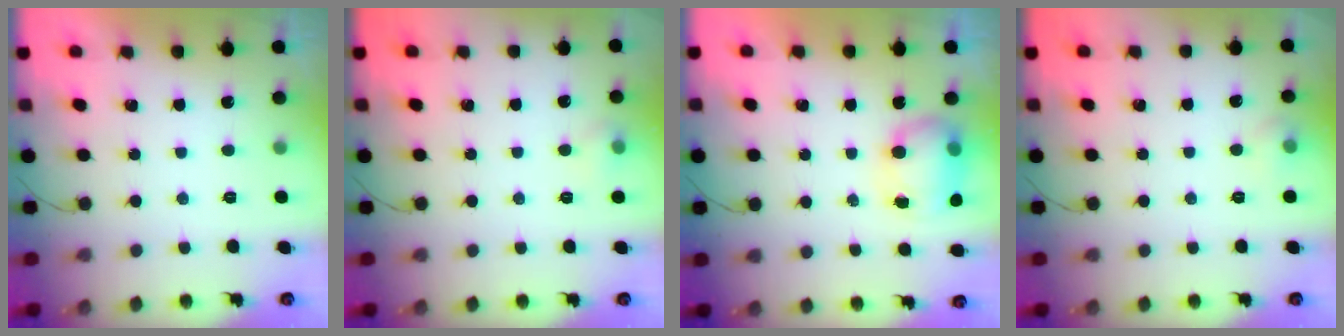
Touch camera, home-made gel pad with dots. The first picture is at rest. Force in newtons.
{"total": 4.8, "press": 4.6, "slide": 1.3}
{"total": 8.6, "press": 8.5, "slide": 0.7}
{"total": 6.4, "press": 4.4, "slide": 4.6}